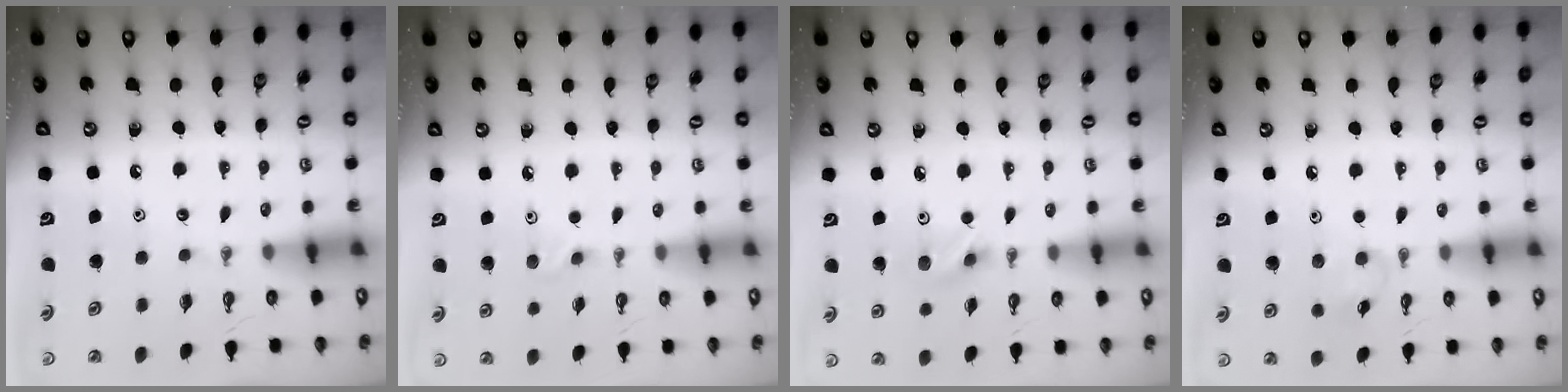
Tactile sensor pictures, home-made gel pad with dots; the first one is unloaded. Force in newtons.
{"total": 3.5, "press": 3.4, "slide": 0.9}
{"total": 5.7, "press": 5.7, "slide": 0.6}
{"total": 5.3, "press": 5.1, "slide": 1.1}